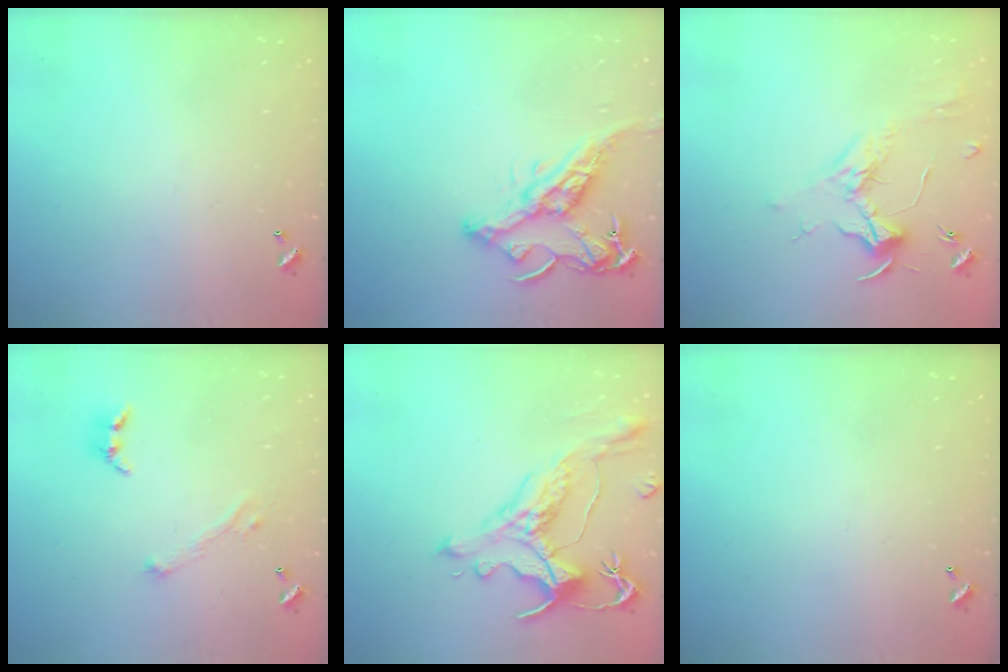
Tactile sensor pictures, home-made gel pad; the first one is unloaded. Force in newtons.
{"total": 15.3, "press": 15.2, "slide": 1.8}
{"total": 1.8, "press": 1.6, "slide": 0.8}
{"total": 2.9, "press": 2.8, "slide": 0.8}
{"total": 1.7, "press": 1.2, "slide": 1.1}
{"total": 0.0}